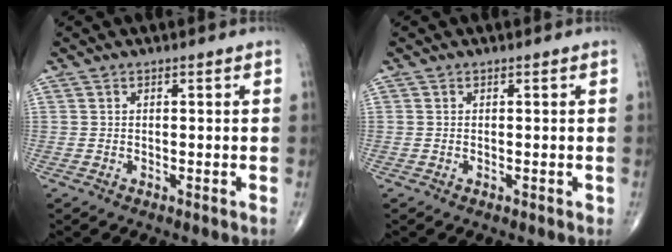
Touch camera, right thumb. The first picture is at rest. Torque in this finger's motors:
{"motor_torque": [0.48, 0.39, -0.14, -0.09, -0.02]}